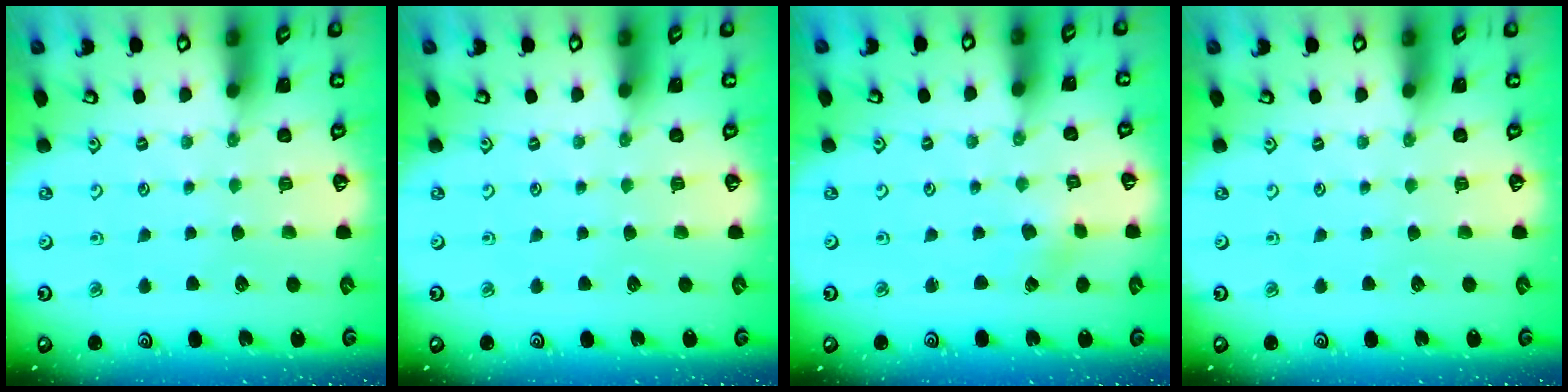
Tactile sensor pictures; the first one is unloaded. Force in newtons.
{"total": 0.0}
{"total": 0.6, "press": 0.6, "slide": 0.2}
{"total": 0.0}